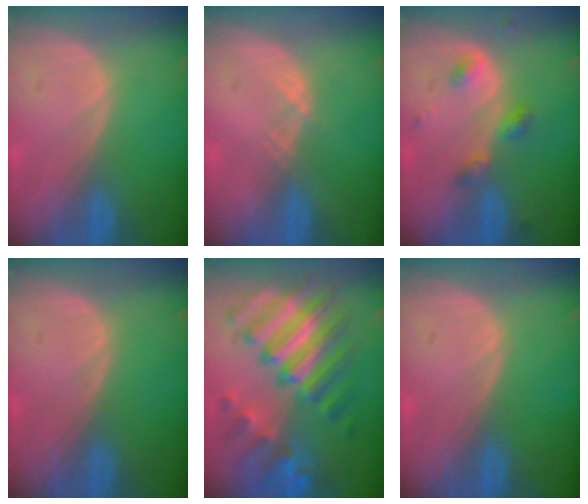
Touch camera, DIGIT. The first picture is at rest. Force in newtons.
{"total": 1.3, "press": 1.1, "slide": 0.7}
{"total": 3.8, "press": 3.7, "slide": 1.1}
{"total": 0.0}
{"total": 11.7, "press": 11.6, "slide": 1.0}
{"total": 0.0}